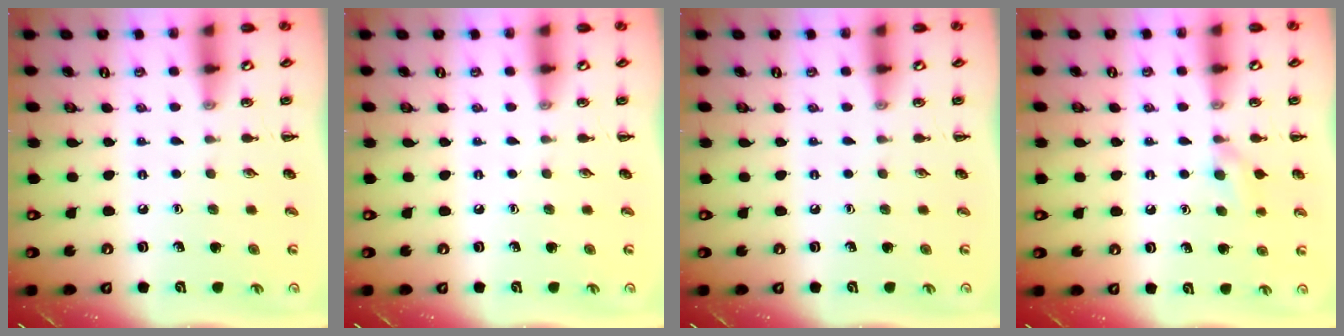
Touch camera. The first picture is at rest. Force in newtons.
{"total": 0.0}
{"total": 0.0}
{"total": 5.6, "press": 5.3, "slide": 1.7}